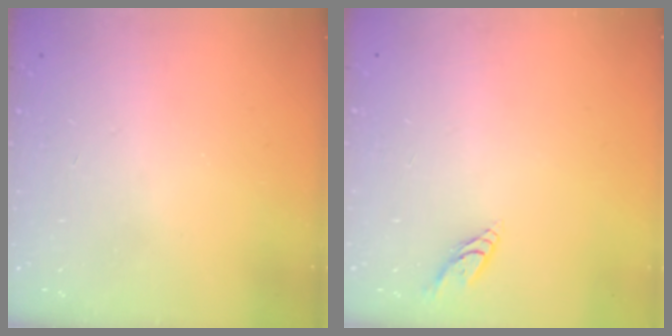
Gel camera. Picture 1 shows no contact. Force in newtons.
{"total": 4.3, "press": 4.2, "slide": 0.6}